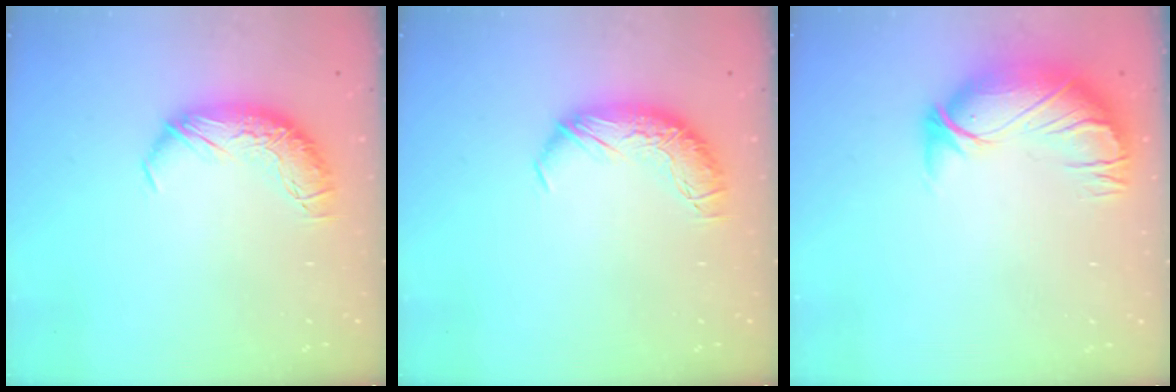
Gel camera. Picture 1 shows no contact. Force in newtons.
{"total": 0.0}
{"total": 2.8, "press": 0.3, "slide": 2.8}